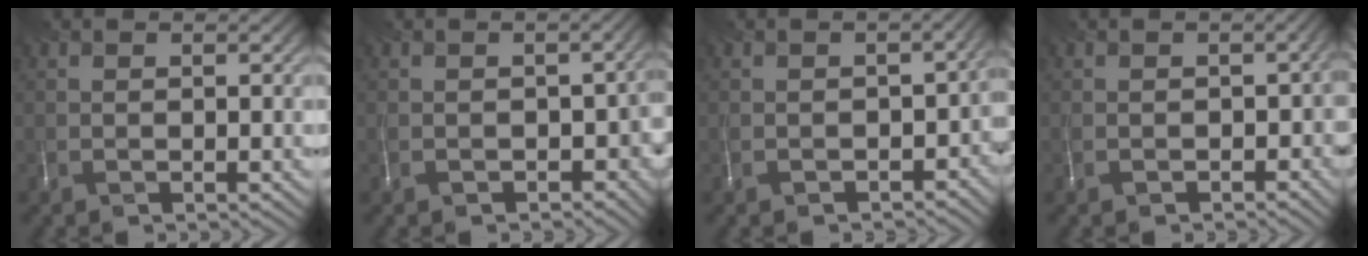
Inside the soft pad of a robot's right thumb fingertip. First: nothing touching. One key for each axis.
{"total": 5.1, "fx": -2.6, "fy": 3.3, "fz": 2.9, "tx": -0.040, "ty": -0.023, "tz": -0.039}
{"total": 5.3, "fx": -3.0, "fy": 3.4, "fz": 2.8, "tx": -0.033, "ty": -0.029, "tz": -0.044}
{"total": 3.5, "fx": -1.9, "fy": 2.4, "fz": 1.7, "tx": -0.022, "ty": -0.018, "tz": -0.029}